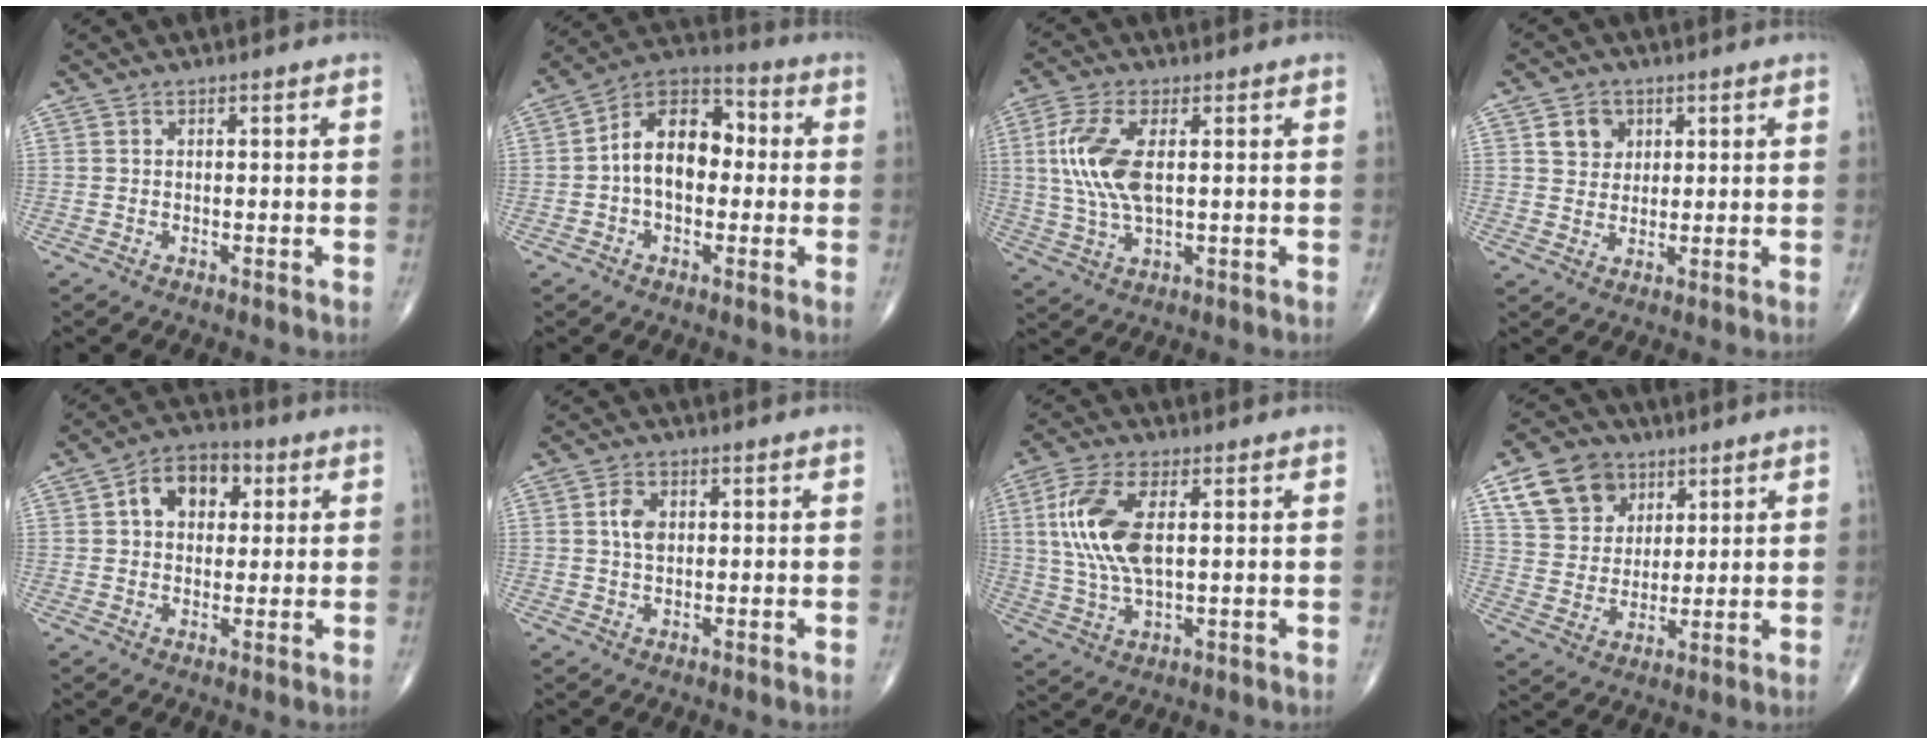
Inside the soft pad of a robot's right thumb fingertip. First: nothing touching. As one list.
[{"total": 12.9, "force": [0.0, 8.3, 9.9], "torque": [-0.138, 0.038, -0.015]}, {"total": 10.9, "force": [1.6, 4.8, 9.6], "torque": [-0.220, 0.000, 0.034]}, {"total": 5.0, "force": [2.0, 4.2, 1.9], "torque": [-0.010, -0.008, 0.034]}, {"total": 9.6, "force": [2.6, 6.7, 6.3], "torque": [-0.072, 0.012, 0.034]}, {"total": 3.6, "force": [0.7, 2.3, 2.6], "torque": [-0.046, 0.000, 0.010]}, {"total": 12.3, "force": [2.2, 5.5, 10.8], "torque": [-0.242, -0.001, 0.048]}, {"total": 12.4, "force": [6.3, 9.4, 5.2], "torque": [-0.069, -0.014, 0.119]}]